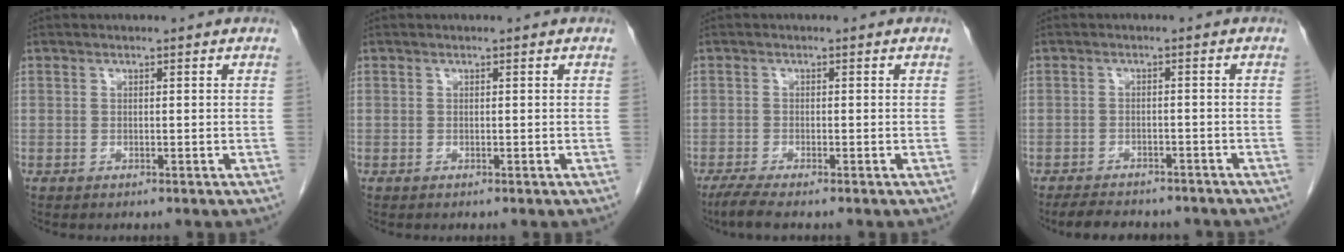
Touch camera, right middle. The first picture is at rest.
{"total": 0.0}
{"total": 3.1, "force": [-2.4, 0.0, 1.9], "torque": [-0.047, -0.011, -0.049]}
{"total": 9.0, "force": [-7.8, 3.0, 3.3], "torque": [-0.057, -0.002, -0.102]}